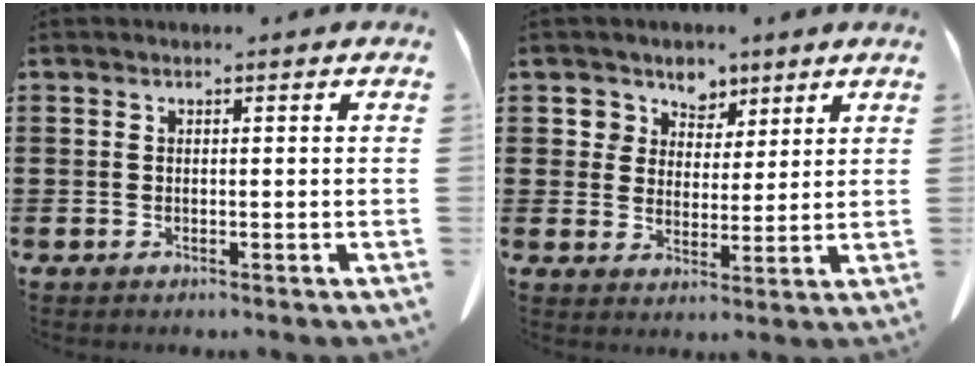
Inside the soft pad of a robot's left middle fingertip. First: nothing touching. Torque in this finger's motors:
{"motor_torque": [1.64, 0.50, 0.08, 0.01]}